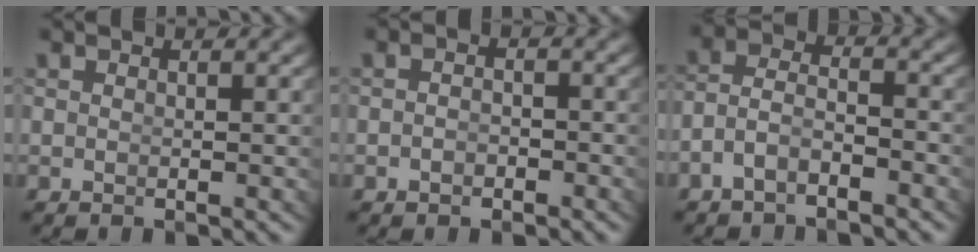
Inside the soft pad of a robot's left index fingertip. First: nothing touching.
{"total": 1.2, "force": [-1.1, 0.5, 0.4], "torque": [-0.005, -0.009, -0.016]}
{"total": 4.1, "force": [-2.5, 2.7, 1.9], "torque": [-0.050, -0.022, -0.039]}